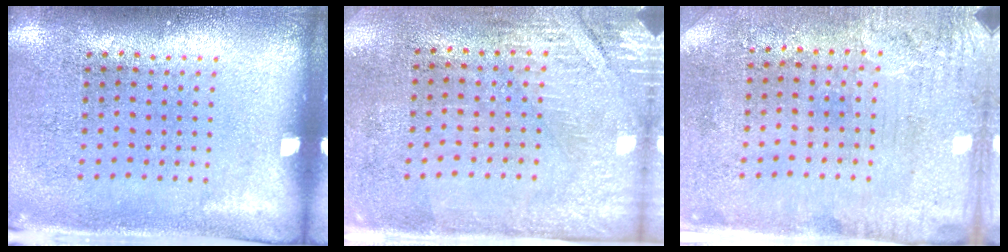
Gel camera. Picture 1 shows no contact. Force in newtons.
{"total": 2.8, "press": 2.4, "slide": 1.4}
{"total": 3.3, "press": 2.6, "slide": 2.0}